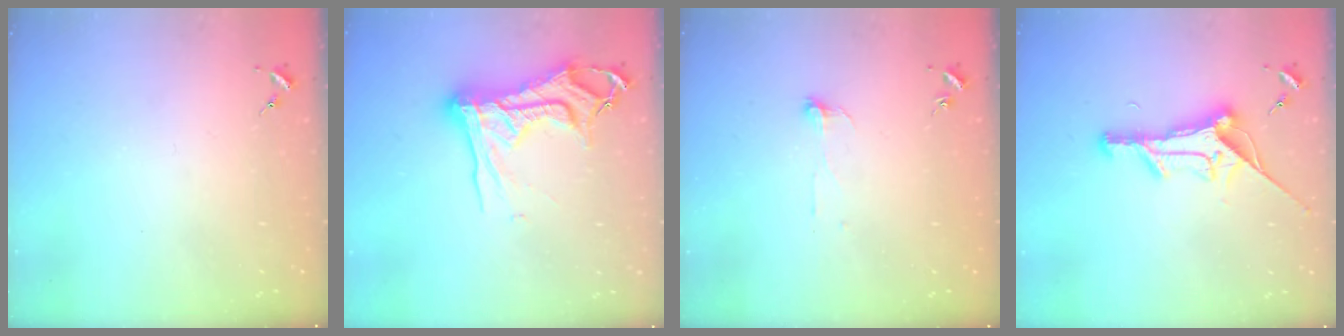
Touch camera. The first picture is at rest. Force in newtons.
{"total": 18.8, "press": 18.7, "slide": 2.1}
{"total": 4.1, "press": 4.1, "slide": 0.4}
{"total": 18.0, "press": 18.0, "slide": 0.5}